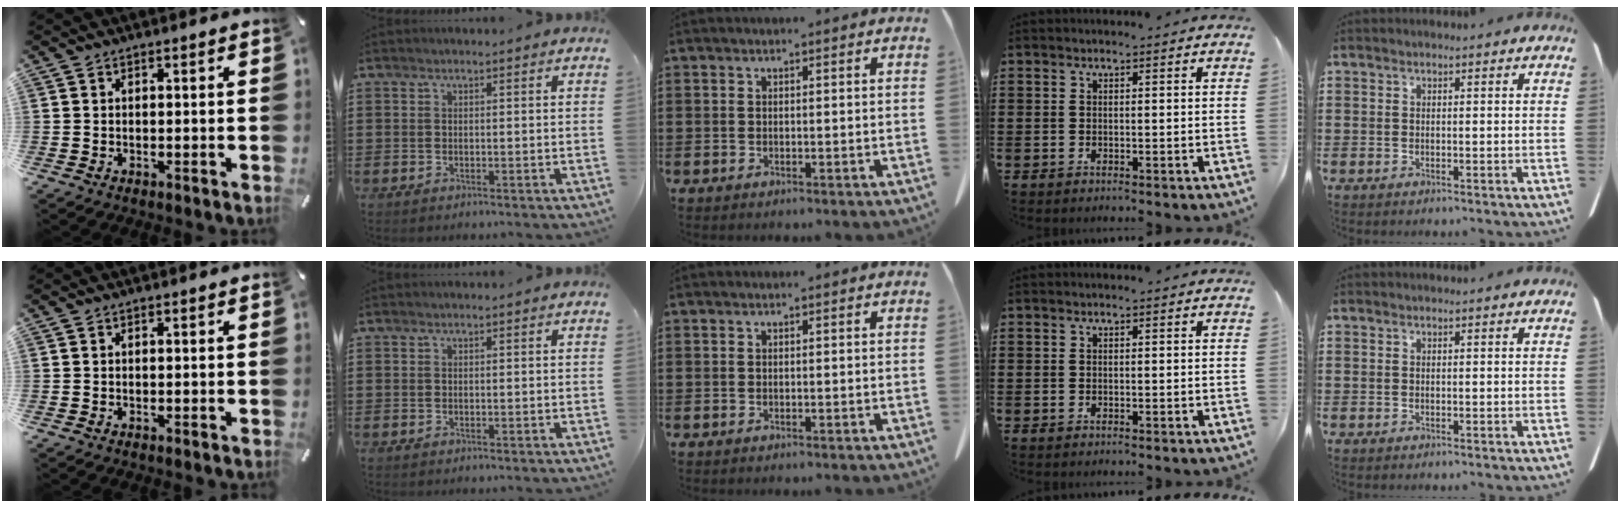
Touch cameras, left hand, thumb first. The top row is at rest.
{}